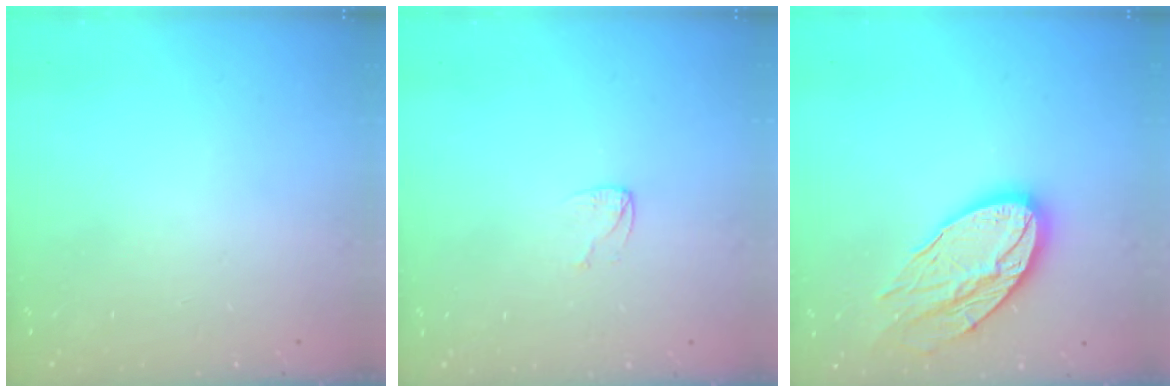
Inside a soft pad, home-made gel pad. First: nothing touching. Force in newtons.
{"total": 3.2, "press": 3.2, "slide": 0.3}
{"total": 17.7, "press": 17.6, "slide": 1.7}